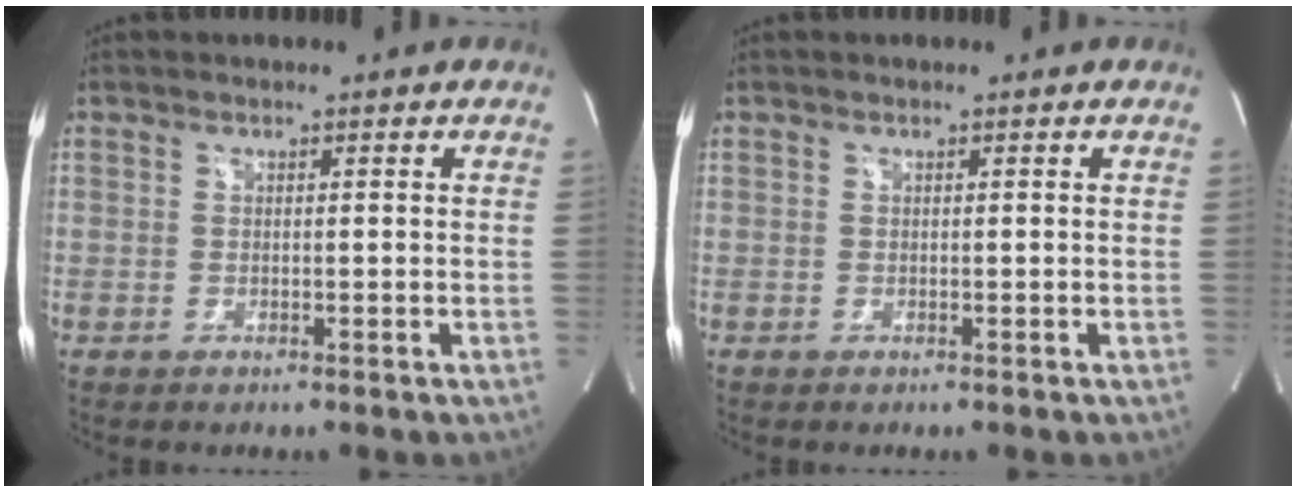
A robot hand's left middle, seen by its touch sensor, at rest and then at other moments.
{"total": 0.0}